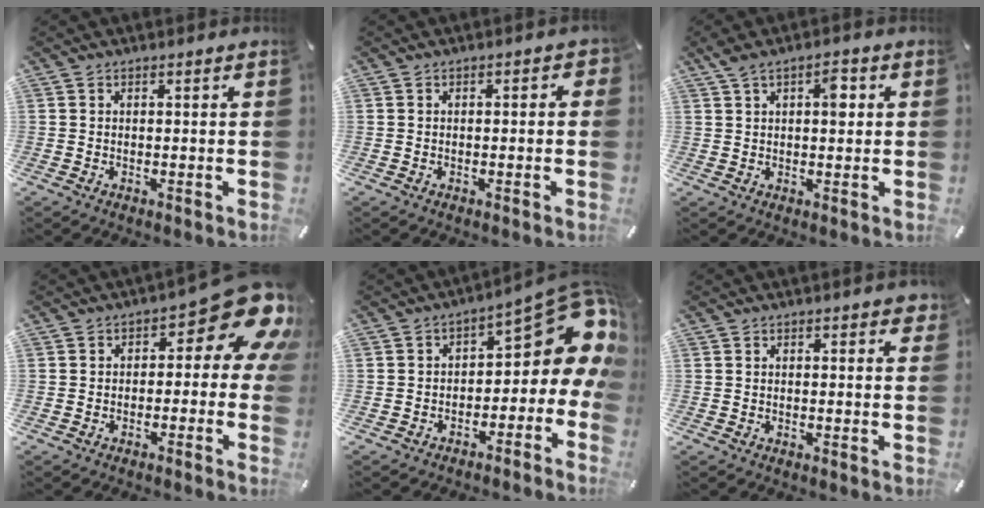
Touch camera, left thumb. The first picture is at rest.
{"total": 1.6, "force": [-0.4, 0.8, 1.3], "torque": [-0.021, 0.005, -0.008]}
{"total": 5.5, "force": [1.8, 2.9, 4.3], "torque": [-0.060, -0.002, 0.023]}
{"total": 12.9, "force": [5.1, 5.9, 10.2], "torque": [-0.124, -0.043, 0.087]}
{"total": 12.4, "force": [4.3, 6.3, 9.8], "torque": [-0.111, -0.041, 0.064]}
{"total": 1.7, "force": [1.1, 0.6, 1.2], "torque": [-0.011, -0.002, 0.015]}